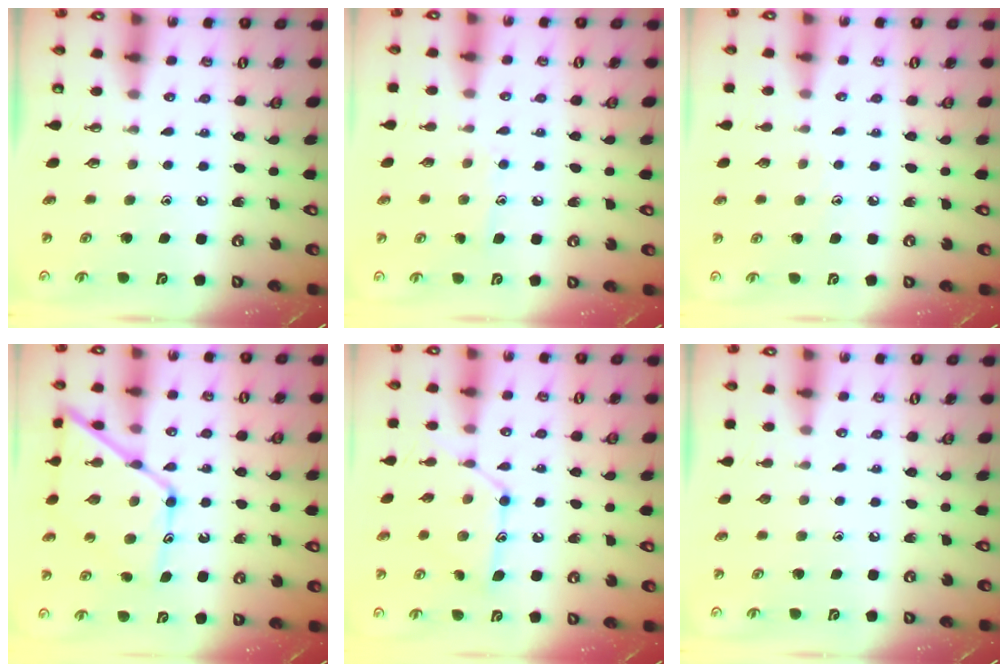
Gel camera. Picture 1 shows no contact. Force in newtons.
{"total": 6.6, "press": 6.6, "slide": 0.4}
{"total": 3.3, "press": 3.3, "slide": 0.4}
{"total": 16.2, "press": 16.2, "slide": 1.4}
{"total": 12.4, "press": 12.4, "slide": 0.4}
{"total": 0.0}